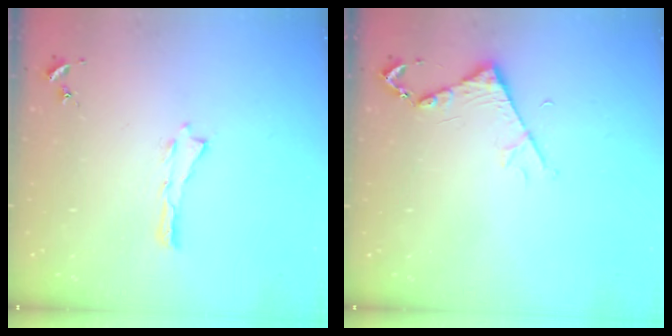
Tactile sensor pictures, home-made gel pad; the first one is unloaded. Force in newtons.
{"total": 4.4, "press": 4.4, "slide": 0.5}